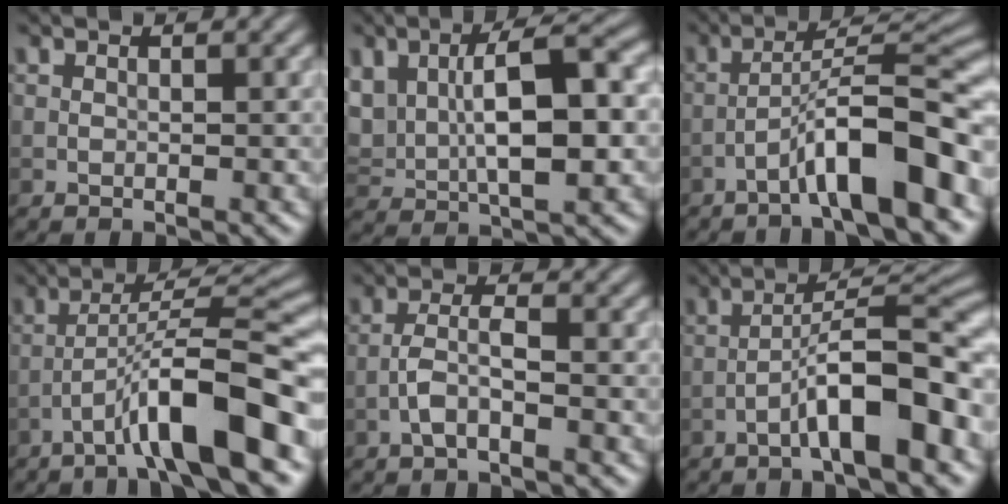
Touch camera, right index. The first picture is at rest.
{"total": 9.6, "force": [1.1, 4.5, 8.4], "torque": [-0.150, 0.009, 0.018]}
{"total": 8.3, "force": [-4.2, 1.1, 7.1], "torque": [-0.110, 0.031, -0.068]}
{"total": 9.4, "force": [-4.9, 1.0, 7.9], "torque": [-0.121, 0.027, -0.078]}
{"total": 2.6, "force": [-1.2, 0.7, 2.2], "torque": [-0.044, 0.008, -0.030]}
{"total": 8.0, "force": [-3.6, 1.3, 7.0], "torque": [-0.109, 0.028, -0.057]}